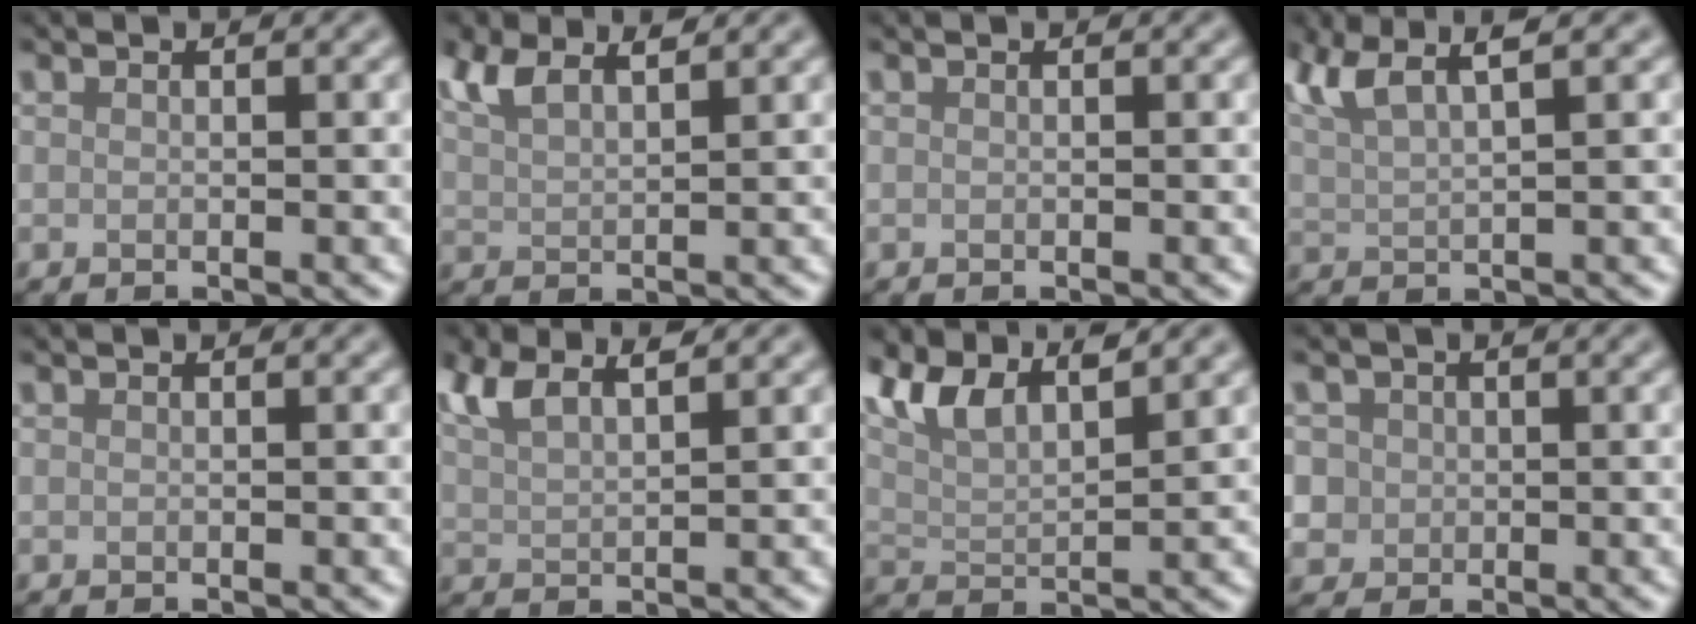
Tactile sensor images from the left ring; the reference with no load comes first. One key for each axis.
{"total": 3.7, "fx": 2.8, "fy": 1.3, "fz": 2.1, "tx": -0.055, "ty": 0.009, "tz": 0.055}
{"total": 0.0}
{"total": 5.4, "fx": 3.4, "fy": 1.5, "fz": 3.9, "tx": -0.072, "ty": 0.021, "tz": 0.063}
{"total": 0.0}
{"total": 4.1, "fx": 3.0, "fy": 1.4, "fz": 2.5, "tx": -0.064, "ty": 0.011, "tz": 0.058}
{"total": 7.4, "fx": 5.5, "fy": 2.4, "fz": 4.3, "tx": -0.087, "ty": 0.015, "tz": 0.089}
{"total": 3.7, "fx": 1.0, "fy": 3.4, "fz": 1.1, "tx": -0.019, "ty": 0.017, "tz": 0.007}